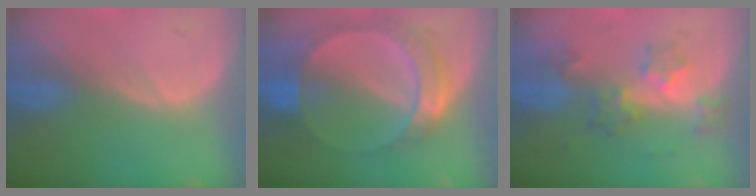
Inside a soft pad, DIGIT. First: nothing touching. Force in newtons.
{"total": 7.8, "press": 7.5, "slide": 2.0}
{"total": 5.9, "press": 5.4, "slide": 2.5}